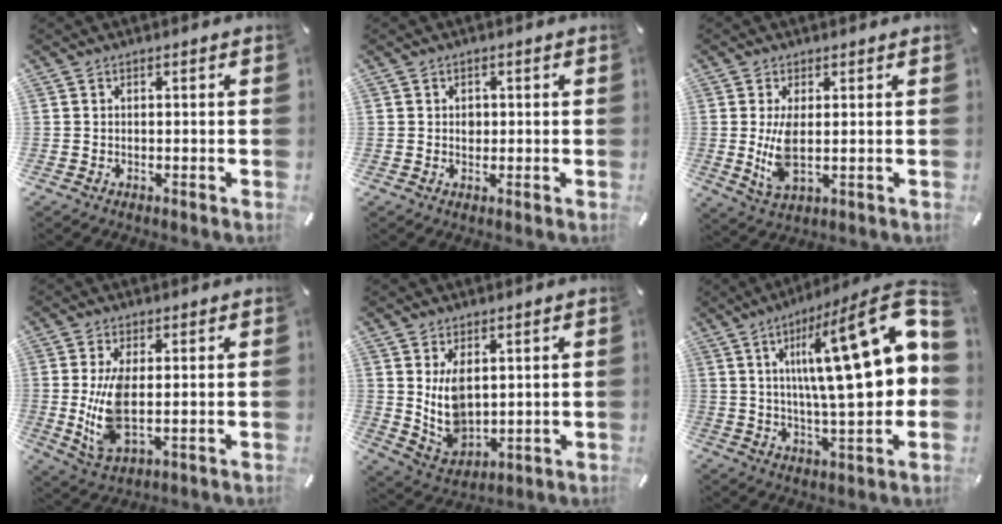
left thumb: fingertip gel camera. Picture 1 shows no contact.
{"total": 1.6, "force": [0.2, 1.4, 0.8], "torque": [-0.001, -0.001, -0.001]}
{"total": 7.0, "force": [0.7, 2.8, 6.4], "torque": [-0.135, -0.013, 0.010]}
{"total": 10.4, "force": [0.7, 4.4, 9.4], "torque": [-0.206, -0.024, 0.011]}
{"total": 9.1, "force": [3.2, 6.0, 6.0], "torque": [-0.145, -0.021, 0.059]}
{"total": 28.2, "force": [7.5, 8.3, 25.9], "torque": [-0.392, -0.056, 0.117]}